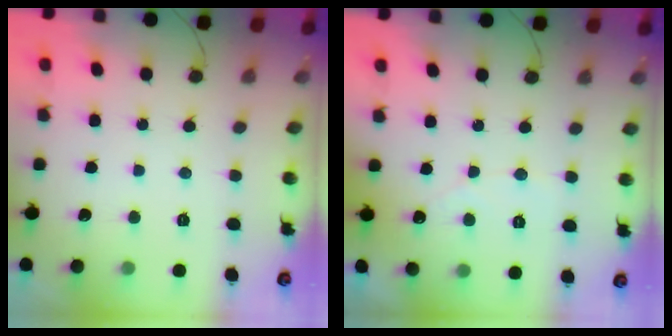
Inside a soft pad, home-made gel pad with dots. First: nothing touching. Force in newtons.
{"total": 3.0, "press": 3.0, "slide": 0.1}